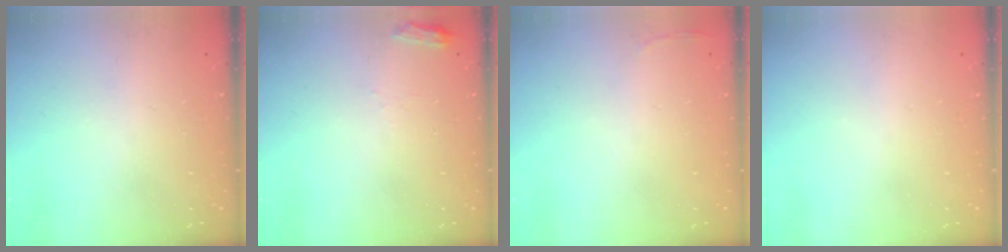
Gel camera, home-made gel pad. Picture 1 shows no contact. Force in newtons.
{"total": 4.2, "press": 4.2, "slide": 0.5}
{"total": 2.8, "press": 2.6, "slide": 0.9}
{"total": 12.1, "press": 3.1, "slide": 11.7}